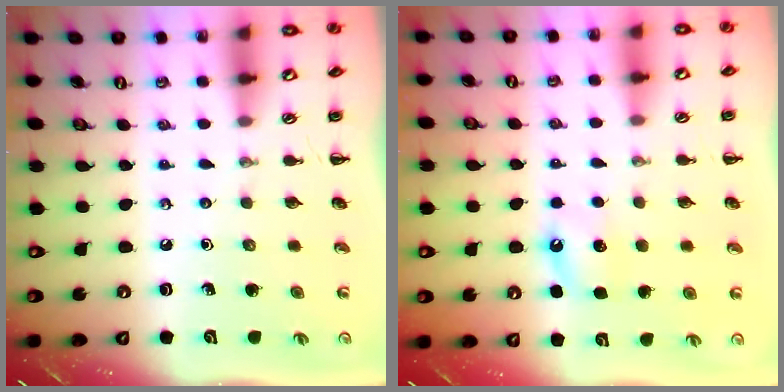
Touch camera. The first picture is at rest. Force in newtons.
{"total": 5.2, "press": 4.9, "slide": 1.4}